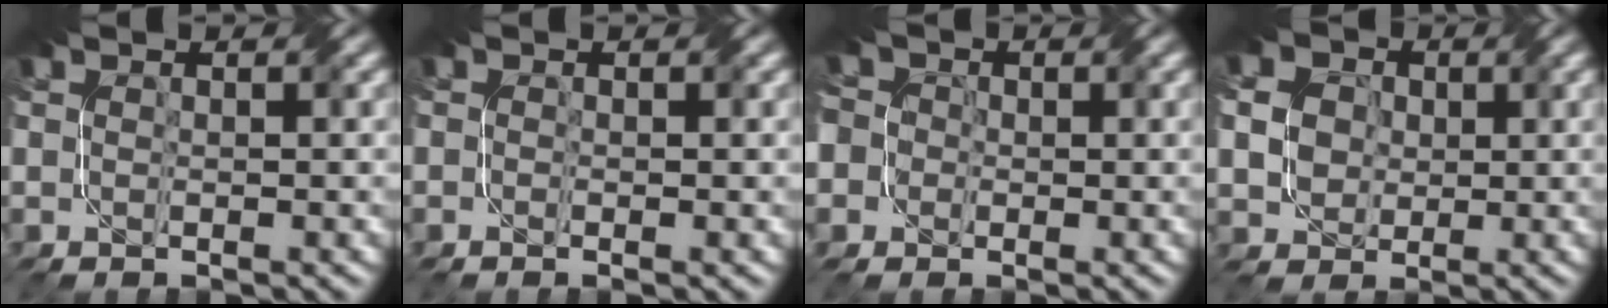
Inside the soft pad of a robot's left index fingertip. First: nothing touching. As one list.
[{"total": 0.8, "force": [-0.3, 0.3, 0.7], "torque": [-0.013, -0.003, -0.007]}, {"total": 5.6, "force": [-2.3, 4.8, 1.8], "torque": [-0.043, 0.014, -0.053]}, {"total": 5.0, "force": [1.5, 4.5, 1.6], "torque": [-0.044, 0.028, 0.017]}]